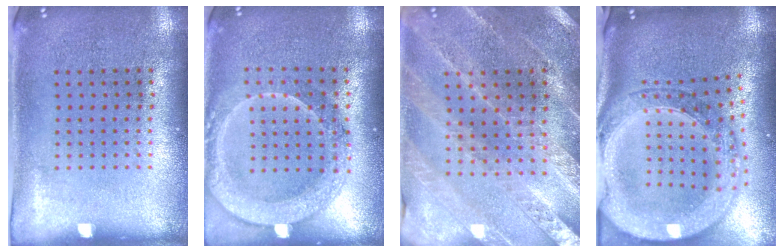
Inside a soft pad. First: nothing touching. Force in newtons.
{"total": 2.0, "press": 1.8, "slide": 0.7}
{"total": 1.5, "press": 1.5, "slide": 0.2}
{"total": 3.5, "press": 2.8, "slide": 2.1}